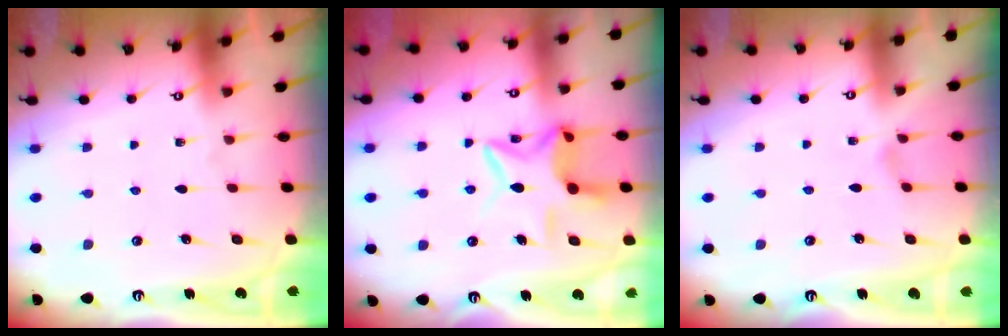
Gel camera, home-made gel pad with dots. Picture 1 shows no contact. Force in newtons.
{"total": 9.6, "press": 9.5, "slide": 0.9}
{"total": 0.0}